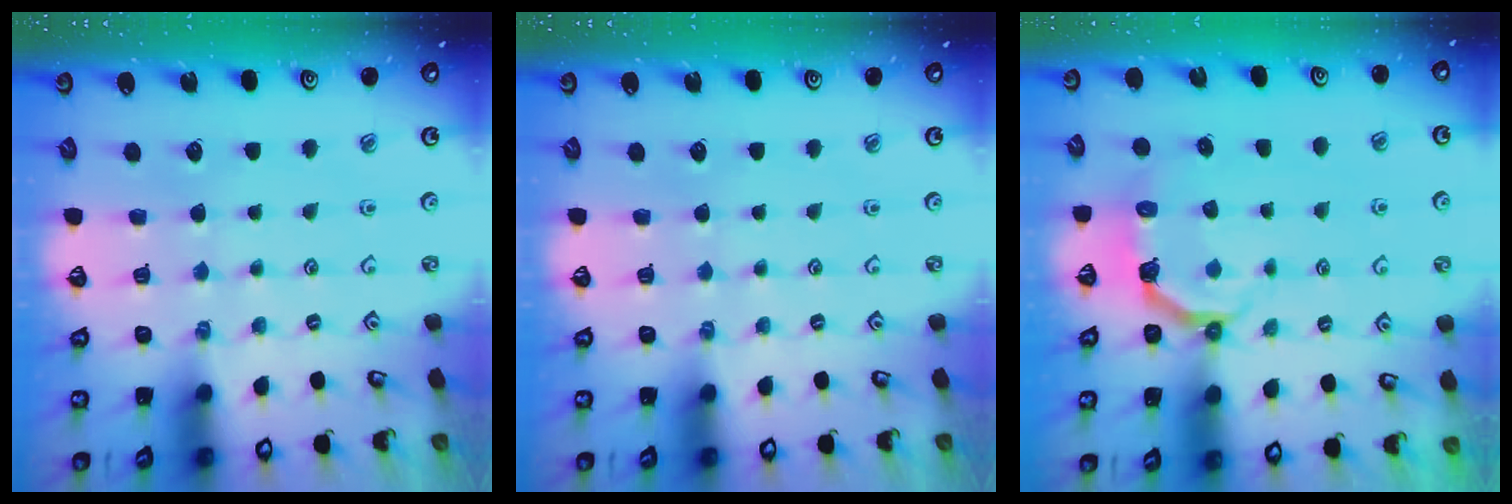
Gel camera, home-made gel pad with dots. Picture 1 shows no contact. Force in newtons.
{"total": 0.0}
{"total": 4.5, "press": 2.7, "slide": 3.6}